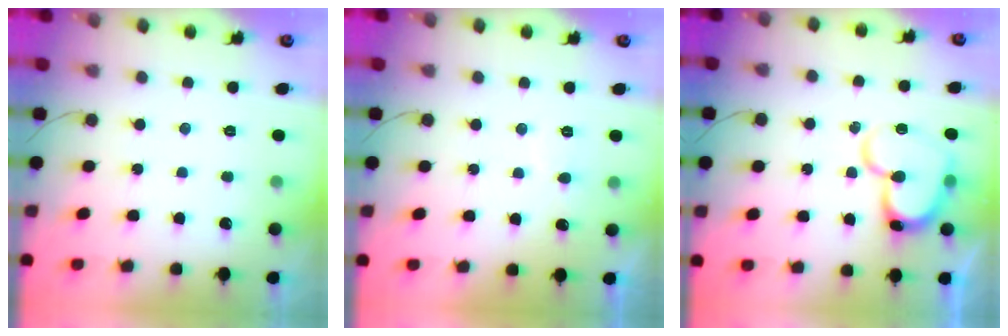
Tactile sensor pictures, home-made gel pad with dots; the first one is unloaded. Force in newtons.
{"total": 4.6, "press": 4.6, "slide": 0.3}
{"total": 15.0, "press": 14.8, "slide": 1.8}